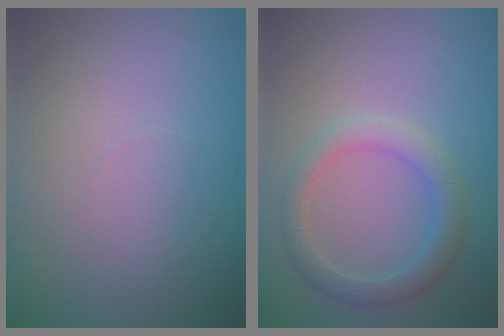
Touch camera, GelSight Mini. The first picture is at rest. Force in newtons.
{"total": 2.8, "press": 2.8, "slide": 0.1}